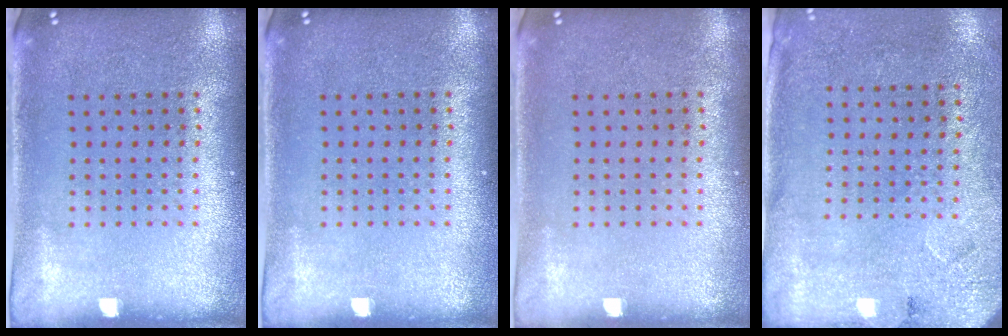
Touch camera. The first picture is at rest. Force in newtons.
{"total": 0.0}
{"total": 0.0}
{"total": 2.7, "press": 2.2, "slide": 1.5}